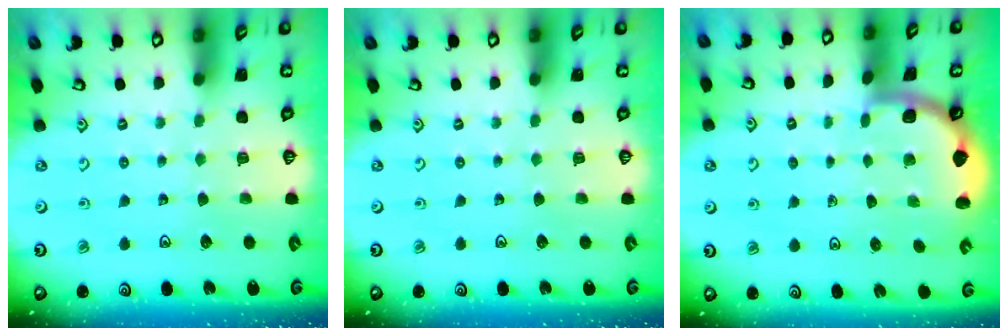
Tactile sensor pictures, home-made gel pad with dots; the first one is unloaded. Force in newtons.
{"total": 0.0}
{"total": 1.9, "press": 1.9, "slide": 0.0}